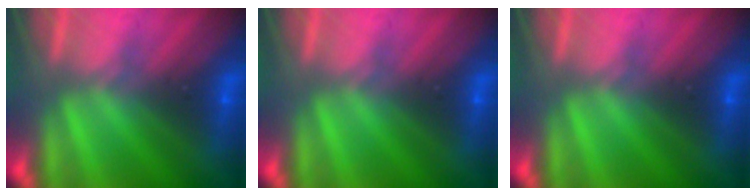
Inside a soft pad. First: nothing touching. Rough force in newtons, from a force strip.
{"total": 0.0}
{"total": 0.0}